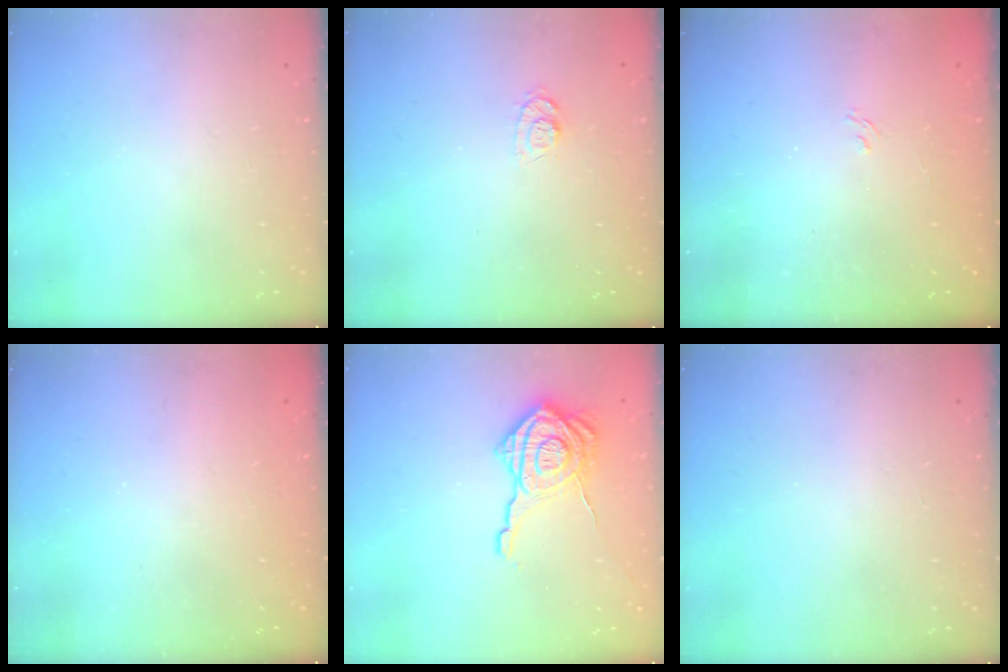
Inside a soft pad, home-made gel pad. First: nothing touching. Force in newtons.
{"total": 7.2, "press": 7.1, "slide": 1.3}
{"total": 1.3, "press": 0.7, "slide": 1.2}
{"total": 2.5, "press": 2.3, "slide": 0.8}
{"total": 16.7, "press": 16.7, "slide": 0.9}
{"total": 0.0}